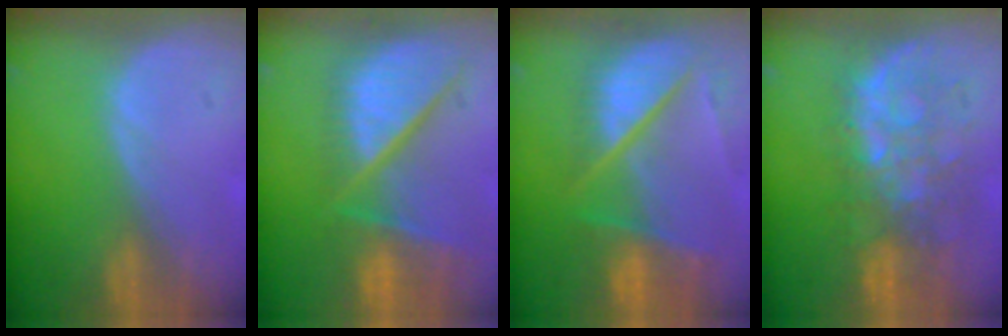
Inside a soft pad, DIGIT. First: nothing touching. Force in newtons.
{"total": 12.4, "press": 10.1, "slide": 7.1}
{"total": 10.4, "press": 8.6, "slide": 5.7}
{"total": 9.5, "press": 8.8, "slide": 3.6}